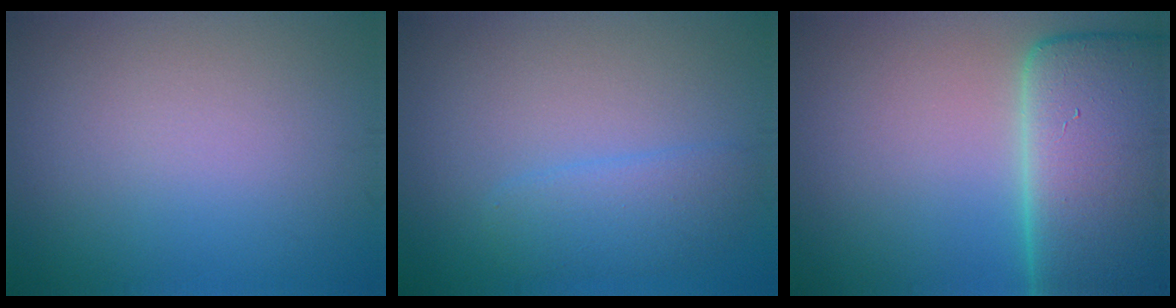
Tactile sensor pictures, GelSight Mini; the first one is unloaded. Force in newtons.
{"total": 2.7, "press": 2.7, "slide": 0.2}
{"total": 14.2, "press": 14.2, "slide": 1.3}